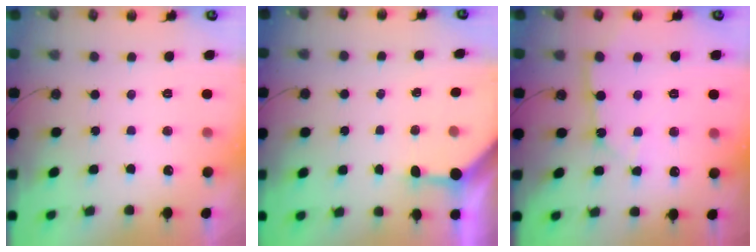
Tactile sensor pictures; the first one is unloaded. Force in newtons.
{"total": 3.3, "press": 3.3, "slide": 0.3}
{"total": 10.4, "press": 10.3, "slide": 1.4}